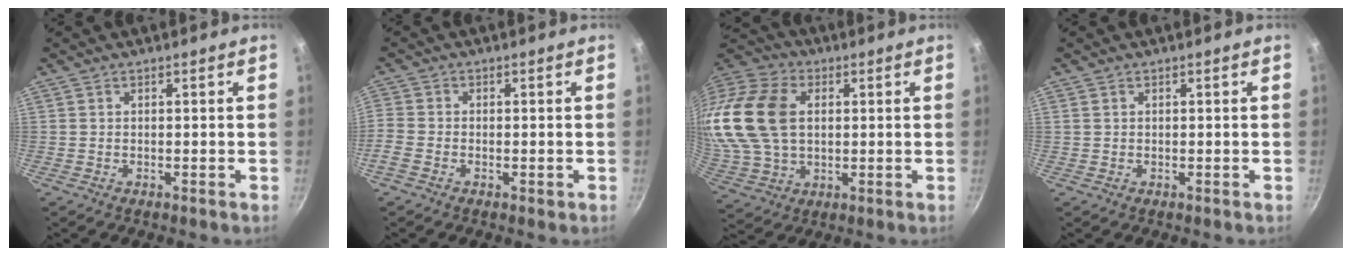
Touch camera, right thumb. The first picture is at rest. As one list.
[{"total": 3.8, "force": [-1.8, 2.4, 2.2], "torque": [-0.056, 0.003, -0.045]}, {"total": 18.8, "force": [2.8, 13.1, 13.2], "torque": [-0.251, 0.013, 0.053]}, {"total": 0.6, "force": [0.2, 0.5, 0.2], "torque": [-0.001, 0.003, 0.001]}]